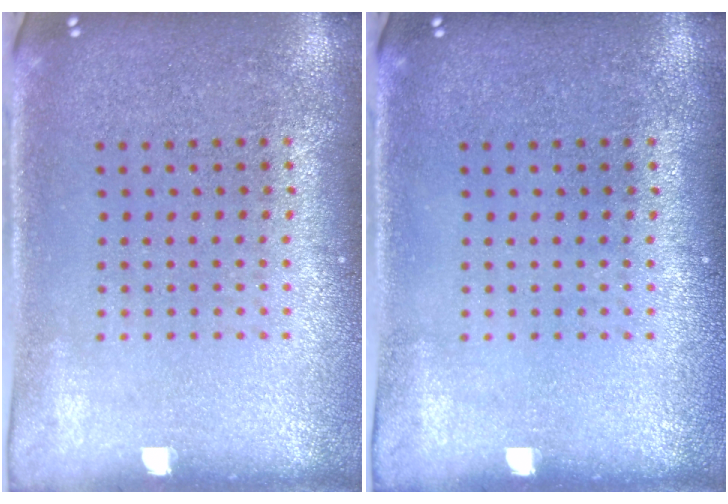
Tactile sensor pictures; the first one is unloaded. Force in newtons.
{"total": 0.0}